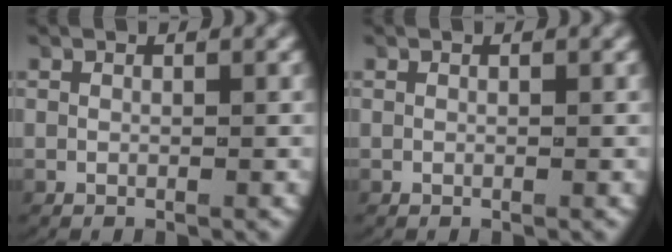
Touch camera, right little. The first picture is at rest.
{"total": 0.0}